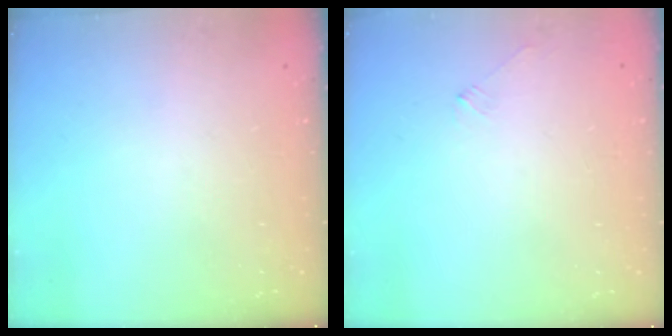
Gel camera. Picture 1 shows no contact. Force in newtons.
{"total": 2.3, "press": 2.3, "slide": 0.5}